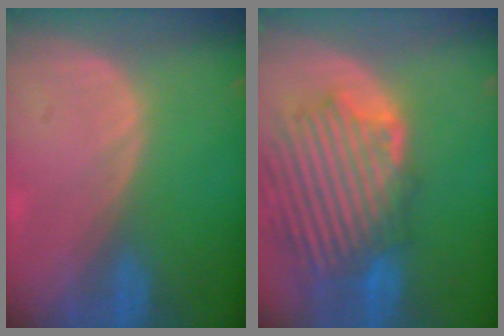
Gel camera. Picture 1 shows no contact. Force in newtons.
{"total": 12.2, "press": 11.4, "slide": 4.3}